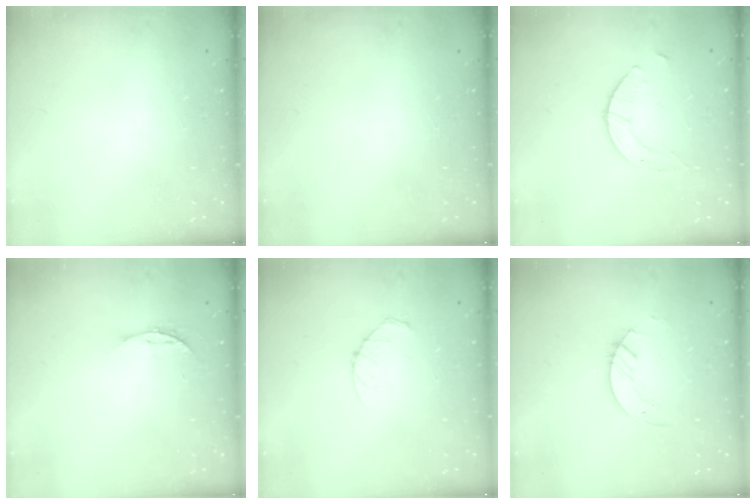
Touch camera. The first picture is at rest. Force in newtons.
{"total": 0.0}
{"total": 5.1, "press": 5.1, "slide": 0.6}
{"total": 3.8, "press": 3.8, "slide": 0.3}
{"total": 3.4, "press": 3.4, "slide": 0.5}
{"total": 2.6, "press": 2.6, "slide": 0.3}